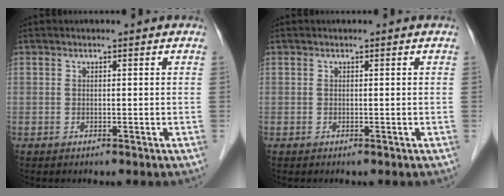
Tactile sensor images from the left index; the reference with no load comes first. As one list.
[{"total": 0.0}]